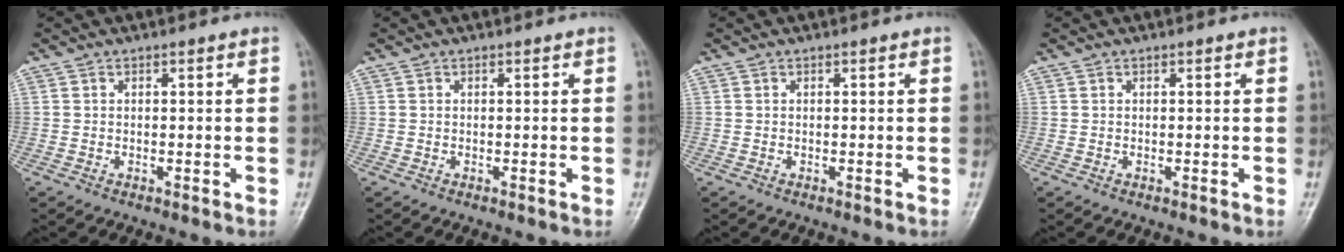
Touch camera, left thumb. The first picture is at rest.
{"total": 0.0}
{"total": 0.0}
{"total": 0.0}